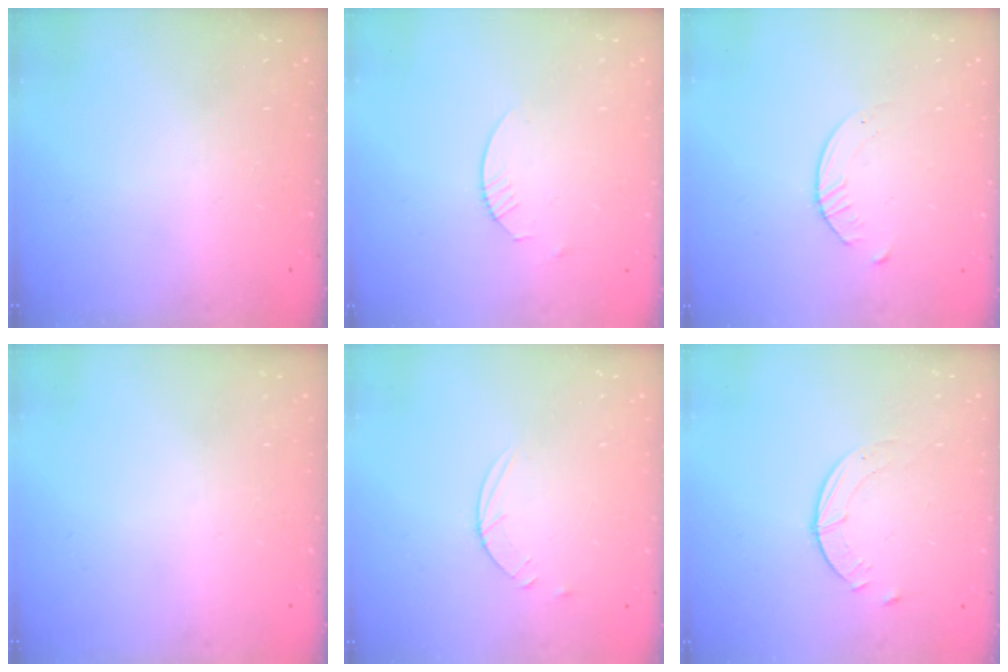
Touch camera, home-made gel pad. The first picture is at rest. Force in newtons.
{"total": 1.8, "press": 1.8, "slide": 0.2}
{"total": 2.8, "press": 2.7, "slide": 0.3}
{"total": 0.0}
{"total": 3.5, "press": 3.5, "slide": 0.4}
{"total": 2.5, "press": 2.5, "slide": 0.3}